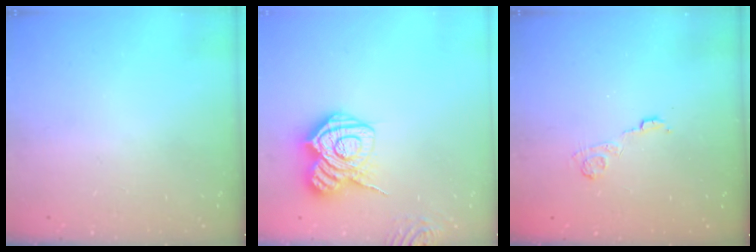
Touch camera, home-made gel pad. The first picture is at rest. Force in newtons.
{"total": 13.5, "press": 13.5, "slide": 0.9}
{"total": 3.6, "press": 3.4, "slide": 1.2}